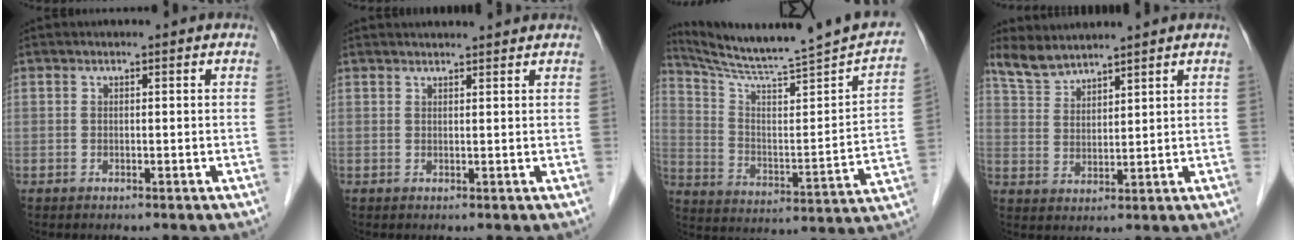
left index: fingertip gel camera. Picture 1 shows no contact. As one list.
[{"total": 5.3, "force": [5.1, 0.0, 1.3], "torque": [-0.015, 0.022, 0.057]}, {"total": 19.7, "force": [17.9, -1.1, 8.3], "torque": [-0.137, -0.065, 0.259]}, {"total": 5.0, "force": [4.8, 0.7, 0.9], "torque": [-0.030, 0.009, 0.105]}]